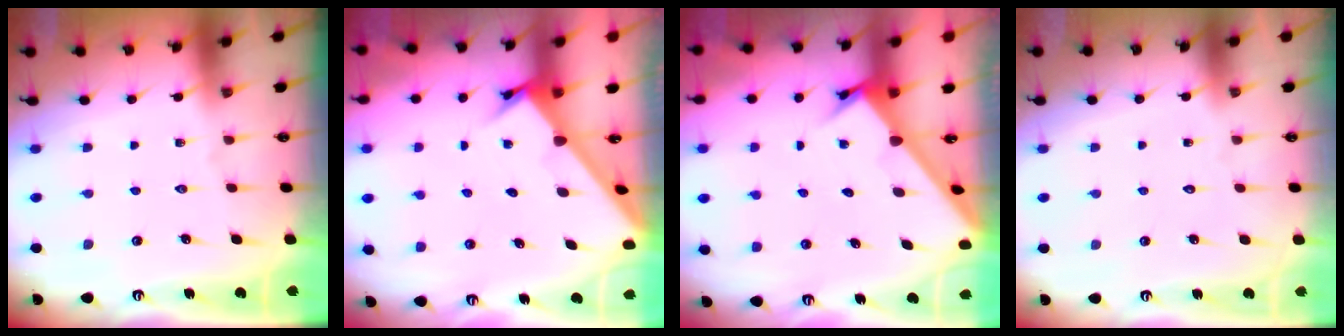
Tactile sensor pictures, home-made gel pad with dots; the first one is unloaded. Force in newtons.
{"total": 2.3, "press": 2.3, "slide": 0.3}
{"total": 2.3, "press": 2.3, "slide": 0.3}
{"total": 1.7, "press": 1.7, "slide": 0.1}